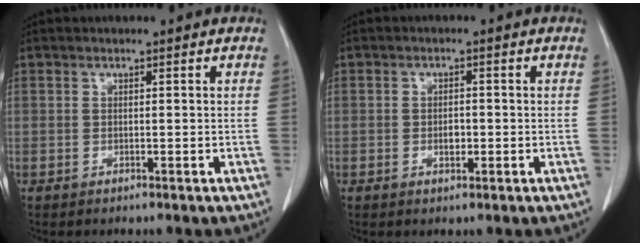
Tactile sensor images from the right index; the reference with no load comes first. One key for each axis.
{"total": 2.0, "fx": -0.6, "fy": 1.0, "fz": 1.7, "tx": -0.029, "ty": 0.002, "tz": -0.007}